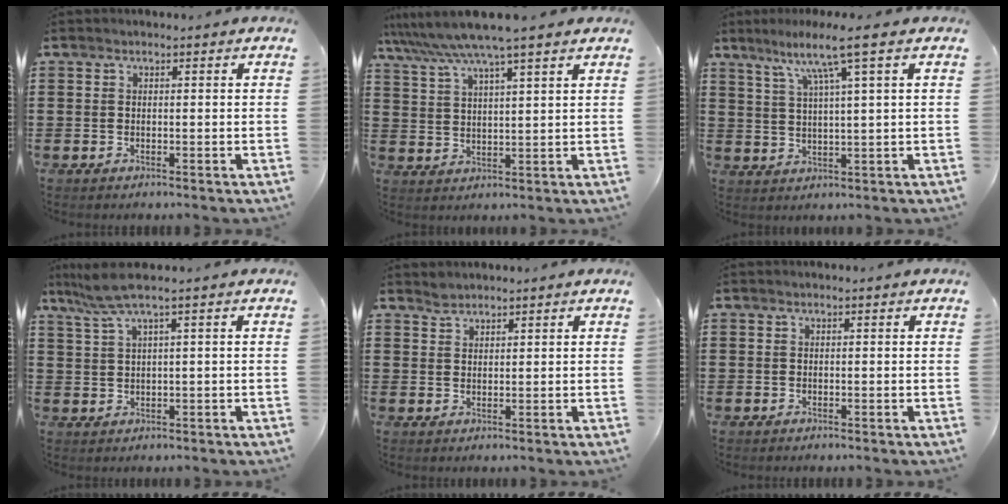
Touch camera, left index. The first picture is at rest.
{"total": 6.9, "force": [5.8, -0.2, 3.7], "torque": [-0.091, -0.026, 0.100]}
{"total": 7.3, "force": [4.2, -0.2, 5.9], "torque": [-0.125, -0.007, 0.068]}
{"total": 4.1, "force": [2.2, -0.1, 3.4], "torque": [-0.079, -0.005, 0.037]}
{"total": 1.6, "force": [1.5, 0.4, 0.1], "torque": [-0.004, -0.001, 0.030]}
{"total": 0.0}